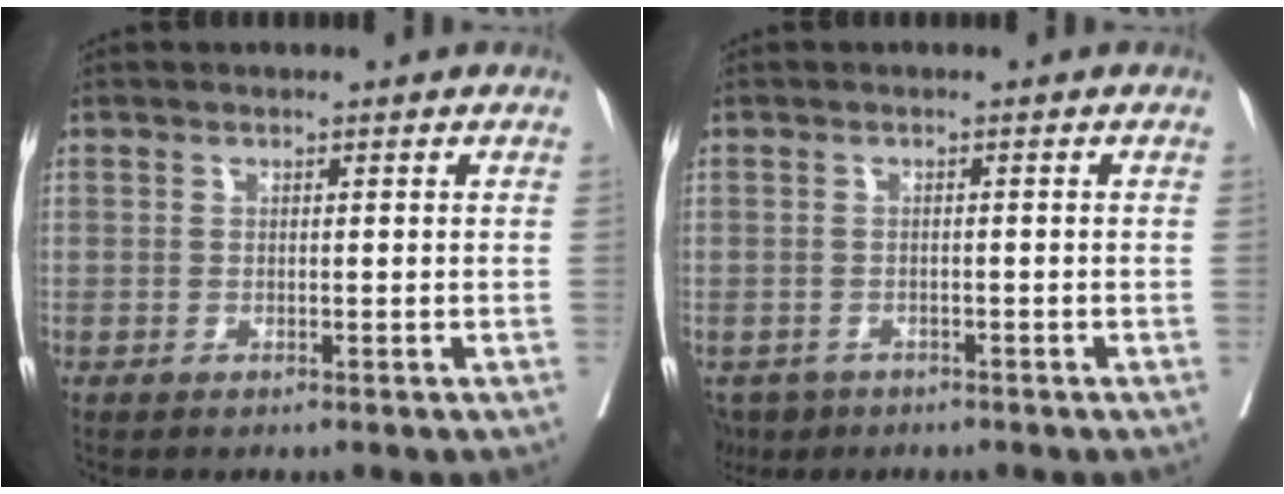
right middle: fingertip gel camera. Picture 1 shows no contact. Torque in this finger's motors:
{"motor_torque": [-0.35, -0.38, 0.01, -0.01]}